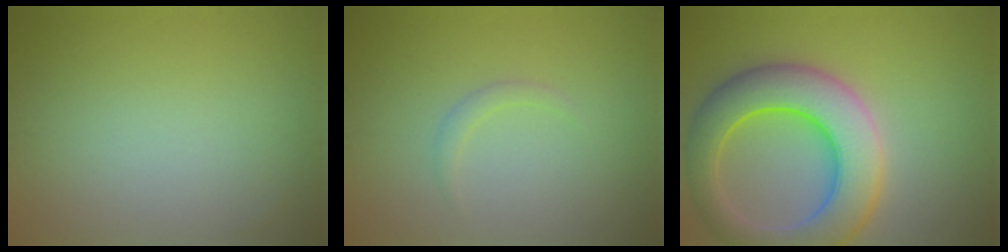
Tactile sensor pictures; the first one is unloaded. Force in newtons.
{"total": 0.9, "press": 0.9, "slide": 0.1}
{"total": 9.3, "press": 9.3, "slide": 0.5}